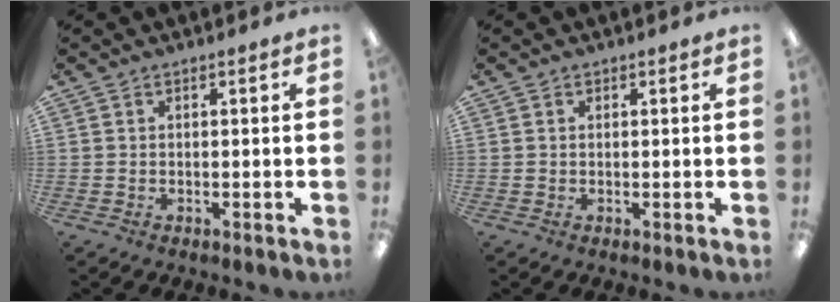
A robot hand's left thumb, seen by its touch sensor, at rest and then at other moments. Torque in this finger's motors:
{"motor_torque": [0.25, 0.25, 0.31, -0.25, 0.00]}